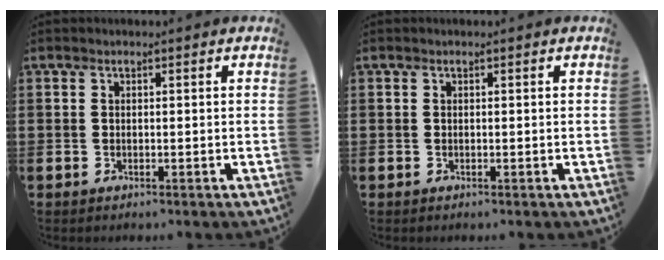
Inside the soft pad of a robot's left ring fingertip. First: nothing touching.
{"total": 0.0}